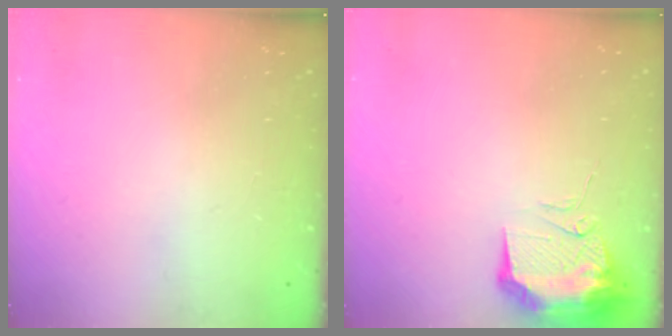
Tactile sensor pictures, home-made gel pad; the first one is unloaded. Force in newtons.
{"total": 13.0, "press": 11.5, "slide": 6.2}